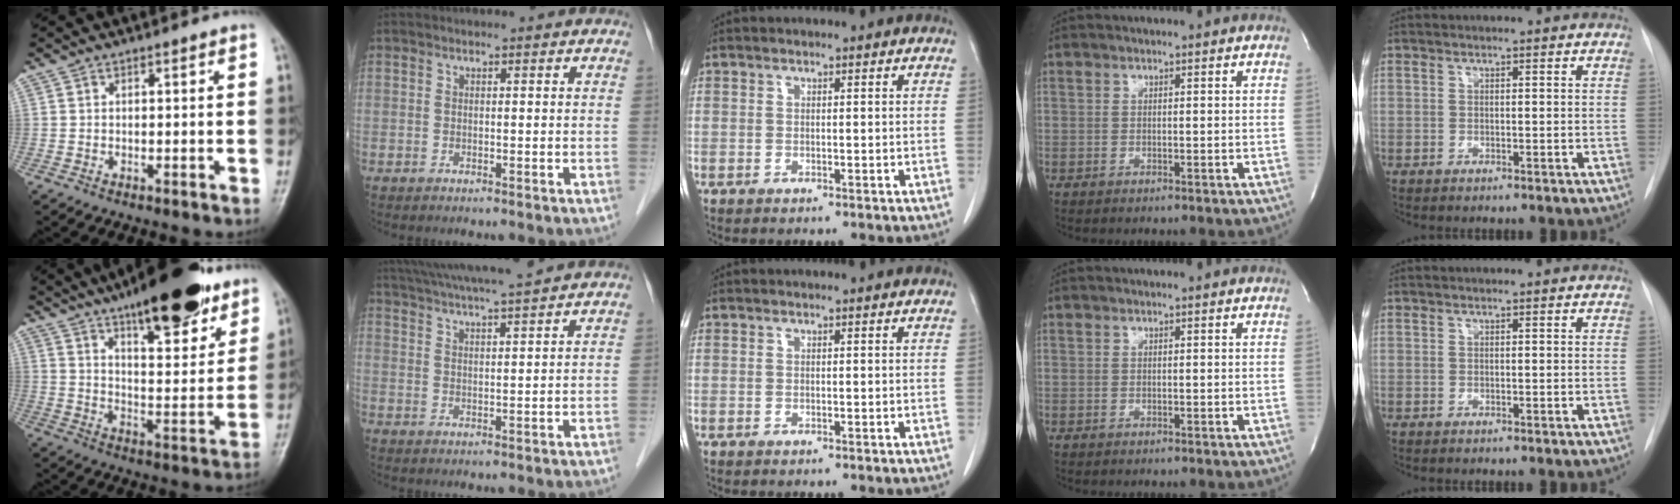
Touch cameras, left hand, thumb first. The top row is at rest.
{"thumb": {"total": 20.8, "force": [14.1, 6.7, 13.7], "torque": [-0.165, -0.061, 0.214]}, "index": {"total": 12.6, "force": [11.2, -0.3, 5.7], "torque": [-0.106, 0.025, 0.172]}}